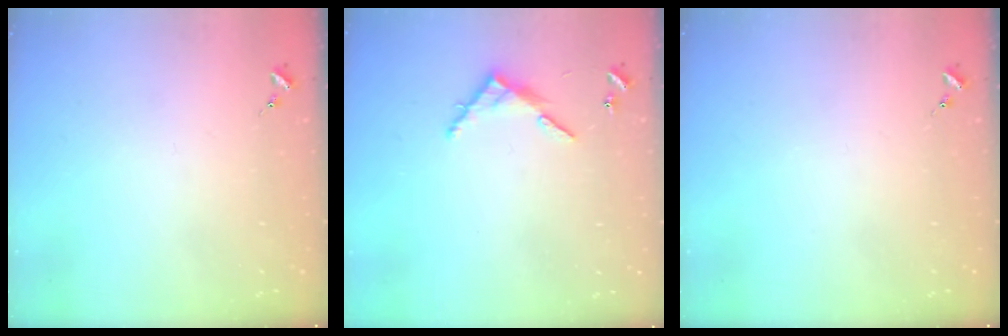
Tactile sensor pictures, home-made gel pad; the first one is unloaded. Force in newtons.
{"total": 6.9, "press": 6.9, "slide": 0.5}
{"total": 0.0}